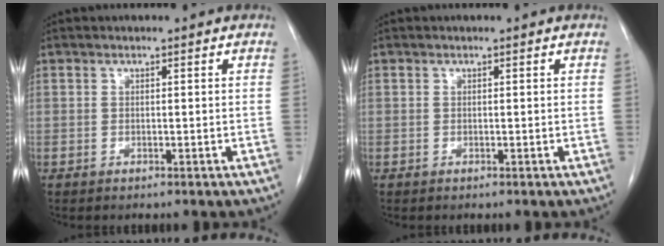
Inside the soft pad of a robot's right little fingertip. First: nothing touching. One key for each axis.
{"total": 0.0}